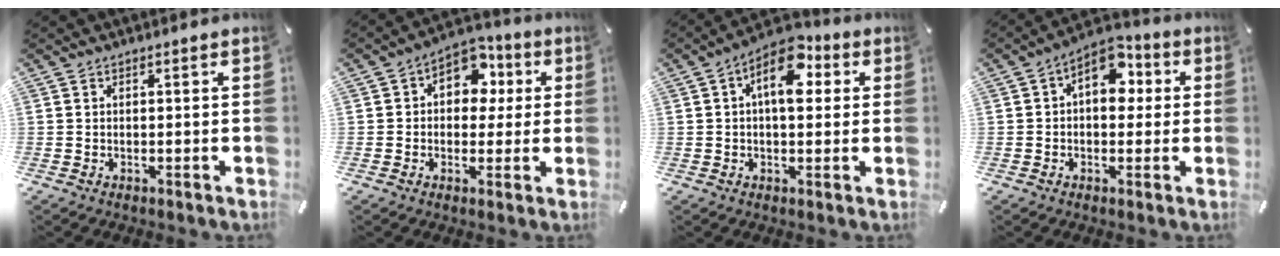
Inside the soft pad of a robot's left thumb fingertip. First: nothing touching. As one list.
[{"total": 9.0, "force": [2.4, 7.2, 4.9], "torque": [-0.069, -0.009, 0.042]}, {"total": 10.7, "force": [3.4, 5.8, 8.3], "torque": [-0.111, -0.010, 0.057]}, {"total": 9.1, "force": [2.8, 5.9, 6.3], "torque": [-0.077, -0.015, 0.045]}]